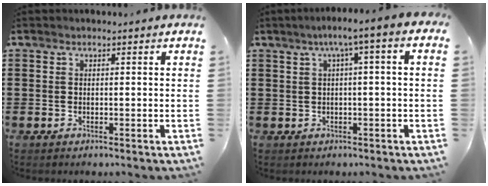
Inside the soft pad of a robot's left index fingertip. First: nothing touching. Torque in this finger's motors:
{"motor_torque": [1.87, -0.27, 0.80, 0.17]}